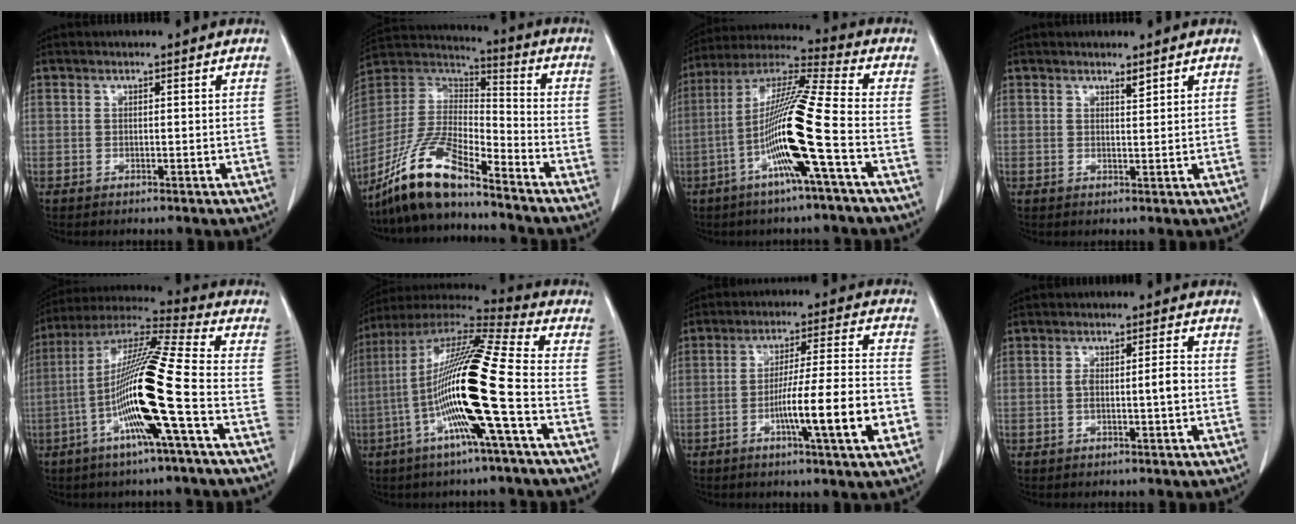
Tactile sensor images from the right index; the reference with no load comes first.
{"total": 14.4, "force": [-11.2, 3.0, 8.5], "torque": [-0.176, 0.003, -0.212]}
{"total": 15.4, "force": [-4.7, -1.1, 14.6], "torque": [-0.282, 0.000, -0.099]}
{"total": 1.1, "force": [0.9, 0.1, 0.5], "torque": [-0.012, -0.007, 0.015]}
{"total": 17.2, "force": [-4.9, -0.9, 16.5], "torque": [-0.319, -0.001, -0.104]}
{"total": 19.7, "force": [-4.5, -0.3, 19.1], "torque": [-0.369, -0.004, -0.098]}
{"total": 13.6, "force": [-4.6, -0.2, 12.8], "torque": [-0.208, -0.003, -0.077]}
{"total": 3.6, "force": [-0.6, 0.4, 3.5], "torque": [-0.066, 0.010, -0.009]}